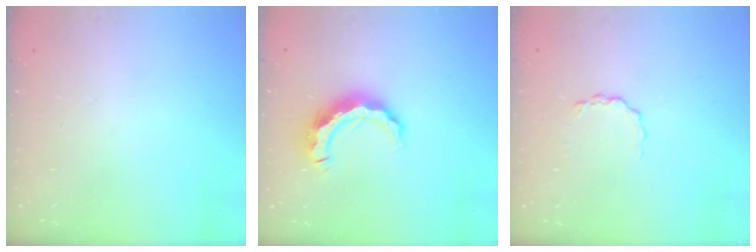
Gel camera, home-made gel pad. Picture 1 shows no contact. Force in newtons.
{"total": 10.8, "press": 10.8, "slide": 1.0}
{"total": 3.4, "press": 3.4, "slide": 0.4}